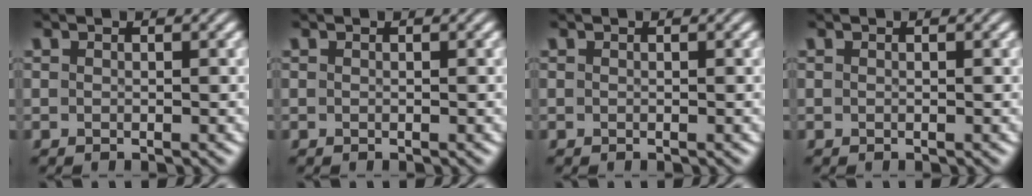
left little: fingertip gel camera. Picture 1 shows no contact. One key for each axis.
{"total": 0.0}
{"total": 0.0}
{"total": 0.0}